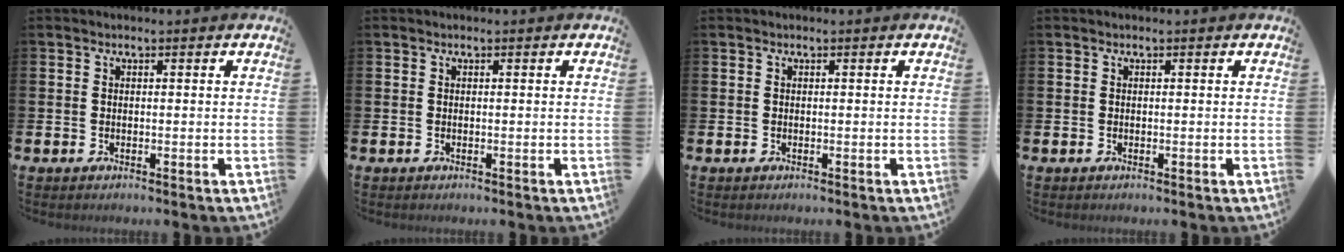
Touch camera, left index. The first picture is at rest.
{"total": 0.0}
{"total": 0.0}
{"total": 0.0}